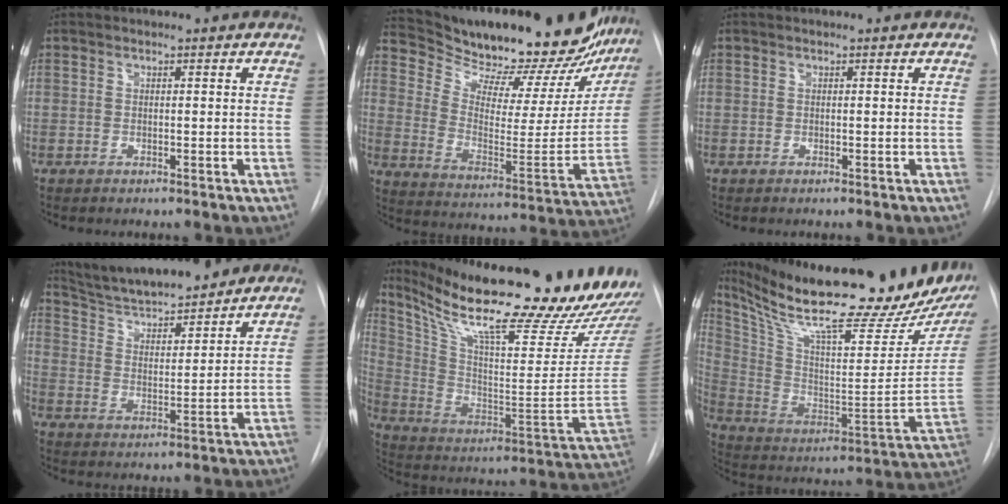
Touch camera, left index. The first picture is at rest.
{"total": 28.3, "force": [25.4, 6.8, 10.4], "torque": [-0.159, -0.062, 0.343]}
{"total": 0.0}
{"total": 16.0, "force": [14.4, 2.6, 6.4], "torque": [-0.103, 0.010, 0.236]}
{"total": 30.9, "force": [25.9, 2.7, 16.7], "torque": [-0.288, -0.085, 0.373]}
{"total": 31.4, "force": [26.2, 3.4, 17.0], "torque": [-0.298, -0.080, 0.379]}